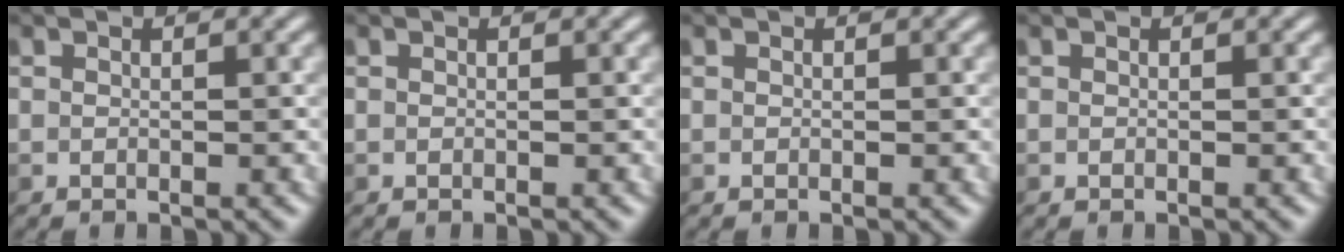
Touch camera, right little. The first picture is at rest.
{"total": 0.0}
{"total": 0.0}
{"total": 0.0}